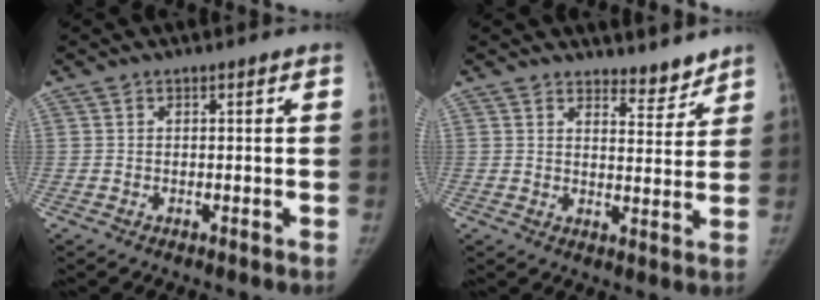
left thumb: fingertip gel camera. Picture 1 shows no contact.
{"total": 4.6, "force": [4.3, 1.4, 1.1], "torque": [0.005, -0.040, 0.066]}